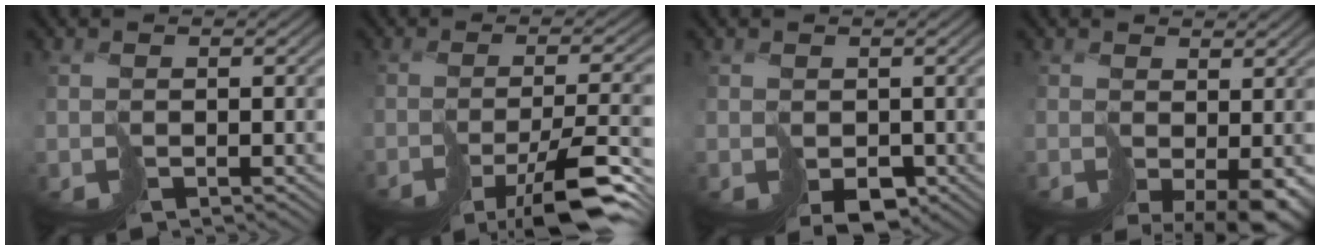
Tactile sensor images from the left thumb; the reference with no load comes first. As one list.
[{"total": 9.1, "force": [-5.6, 1.7, 7.0], "torque": [-0.105, -0.007, -0.083]}, {"total": 2.8, "force": [-0.8, 2.2, 1.5], "torque": [-0.025, -0.007, -0.004]}, {"total": 7.2, "force": [-2.8, 3.6, 5.7], "torque": [-0.104, -0.031, -0.022]}]